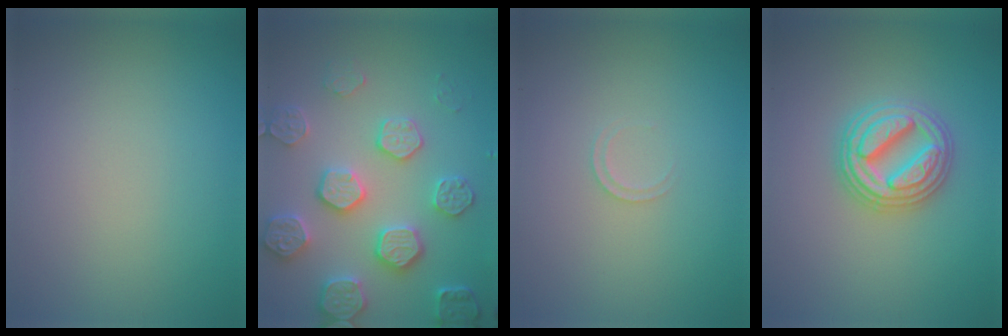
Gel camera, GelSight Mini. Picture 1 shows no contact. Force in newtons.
{"total": 5.0, "press": 4.9, "slide": 1.1}
{"total": 0.7, "press": 0.7, "slide": 0.1}
{"total": 4.8, "press": 4.8, "slide": 0.8}